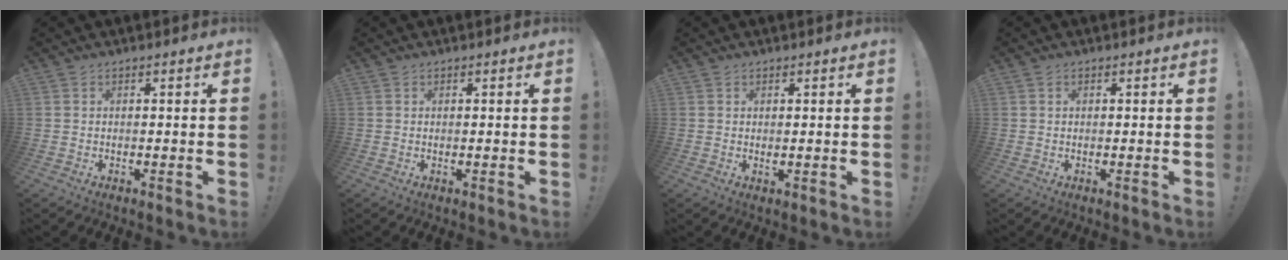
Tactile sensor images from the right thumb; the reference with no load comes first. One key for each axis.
{"total": 0.0}
{"total": 0.7, "fx": 0.5, "fy": 0.1, "fz": 0.5, "tx": -0.002, "ty": -0.004, "tz": 0.008}
{"total": 0.5, "fx": 0.3, "fy": 0.4, "fz": 0.2, "tx": 0.000, "ty": -0.001, "tz": 0.005}